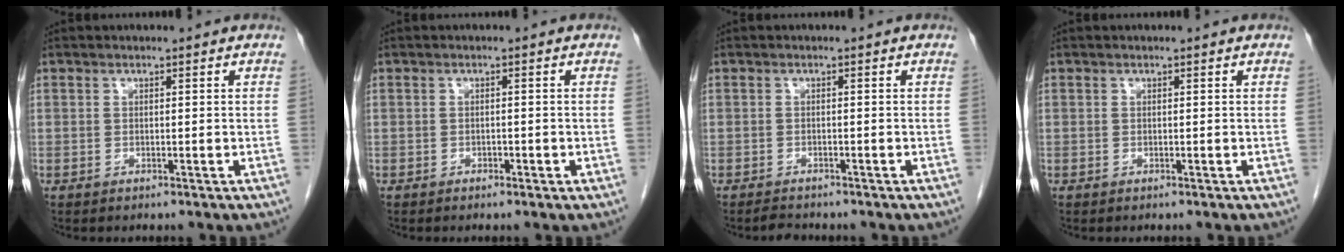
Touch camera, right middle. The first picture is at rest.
{"total": 0.9, "force": [-0.4, 0.5, 0.7], "torque": [-0.010, 0.002, -0.004]}
{"total": 1.6, "force": [-1.5, 0.4, 0.3], "torque": [-0.015, -0.006, -0.022]}
{"total": 0.0}